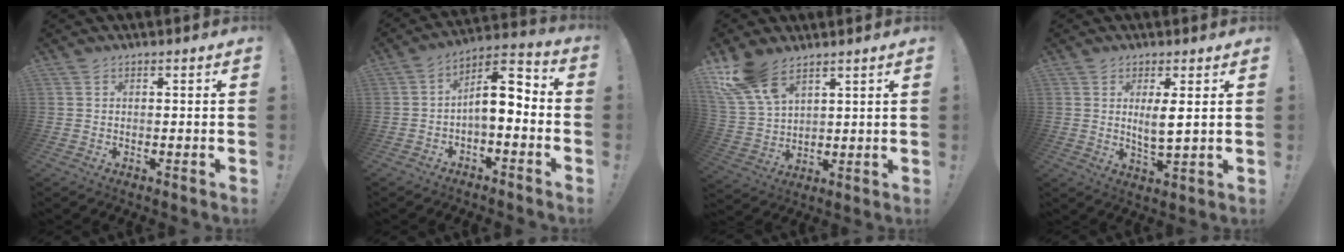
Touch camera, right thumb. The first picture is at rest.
{"total": 8.2, "force": [-0.8, 3.9, 7.2], "torque": [-0.117, 0.003, -0.012]}
{"total": 12.5, "force": [8.3, 6.5, 6.8], "torque": [-0.141, -0.036, 0.162]}
{"total": 5.3, "force": [2.0, 1.1, 4.8], "torque": [-0.076, -0.017, 0.032]}